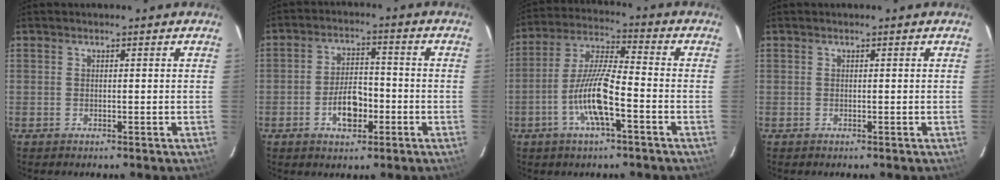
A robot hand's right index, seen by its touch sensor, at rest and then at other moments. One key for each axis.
{"total": 7.2, "fx": -2.8, "fy": 3.9, "fz": 5.4, "tx": -0.100, "ty": 0.013, "tz": -0.039}
{"total": 10.6, "fx": -4.4, "fy": 1.8, "fz": 9.5, "tx": -0.196, "ty": 0.002, "tz": -0.085}
{"total": 0.0}